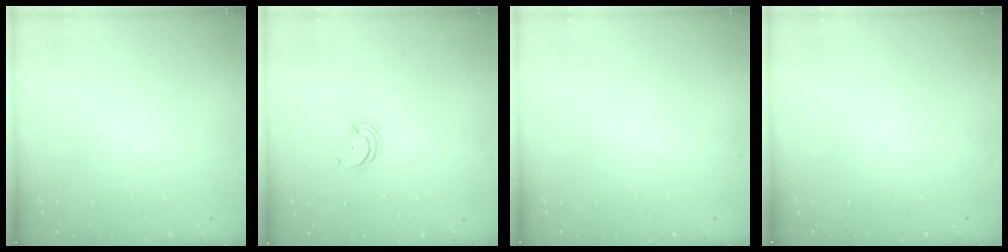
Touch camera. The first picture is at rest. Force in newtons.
{"total": 3.1, "press": 3.1, "slide": 0.3}
{"total": 0.0}
{"total": 0.0}